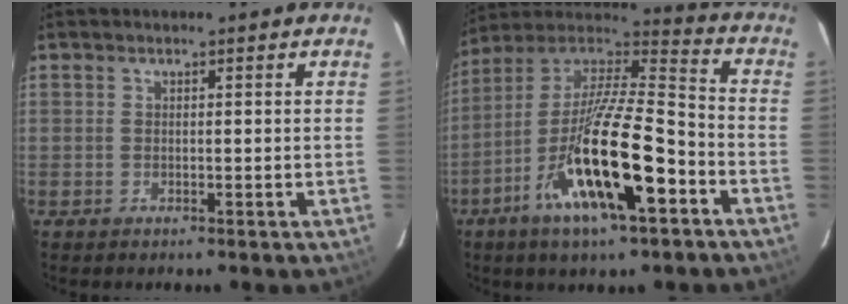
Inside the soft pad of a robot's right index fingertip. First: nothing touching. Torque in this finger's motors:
{"motor_torque": [1.37, -0.78, 1.06, 0.21]}